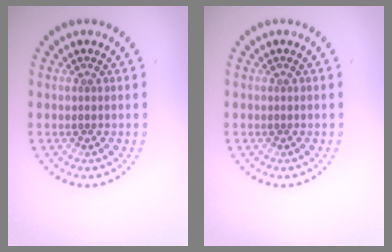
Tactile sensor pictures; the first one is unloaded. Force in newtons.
{"total": 0.0}